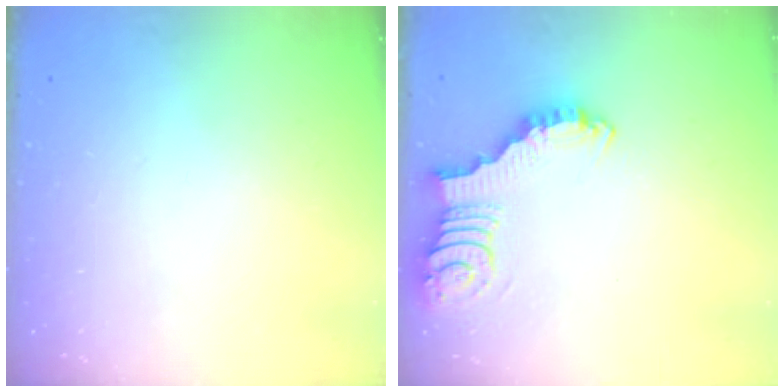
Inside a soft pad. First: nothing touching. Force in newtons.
{"total": 5.8, "press": 5.7, "slide": 0.6}